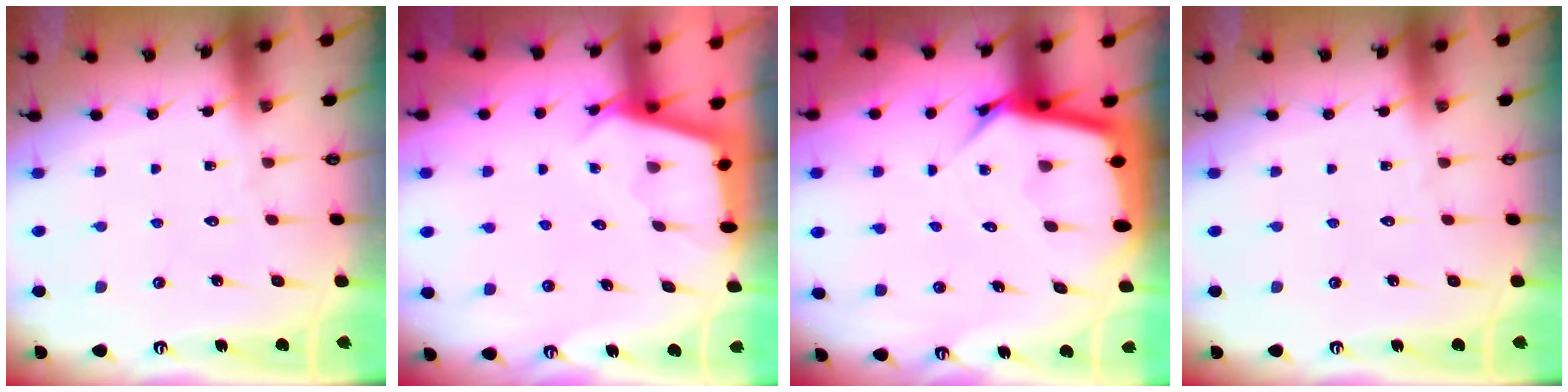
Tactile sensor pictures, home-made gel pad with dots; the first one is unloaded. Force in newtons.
{"total": 2.6, "press": 2.6, "slide": 0.5}
{"total": 7.9, "press": 7.8, "slide": 0.7}
{"total": 0.0}